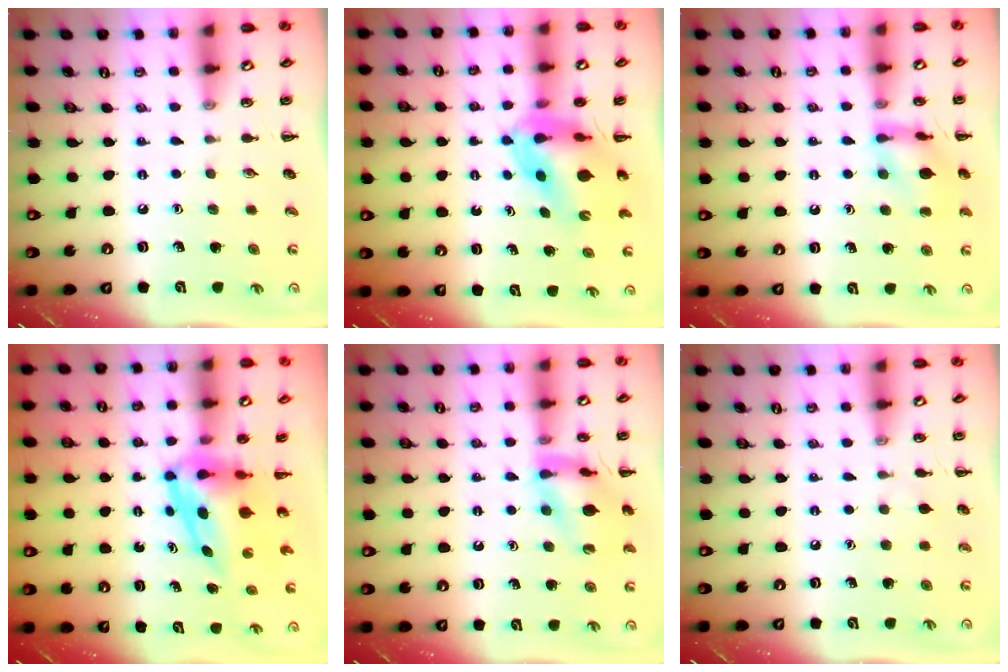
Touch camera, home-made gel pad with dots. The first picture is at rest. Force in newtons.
{"total": 9.2, "press": 8.8, "slide": 2.9}
{"total": 12.6, "press": 12.6, "slide": 0.4}
{"total": 7.9, "press": 7.6, "slide": 2.0}
{"total": 16.0, "press": 15.9, "slide": 1.6}
{"total": 3.4, "press": 3.1, "slide": 1.3}